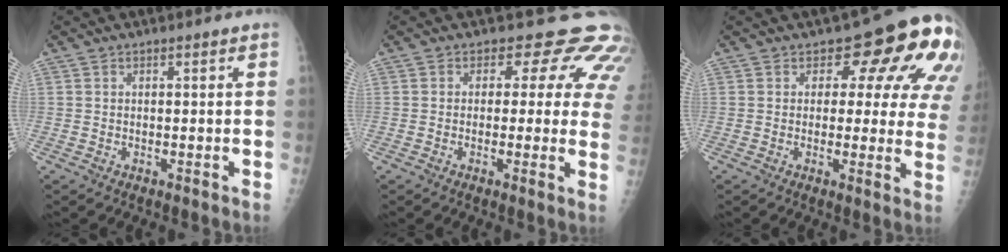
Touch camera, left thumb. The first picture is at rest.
{"total": 10.6, "force": [7.0, 6.3, 4.9], "torque": [-0.001, -0.021, 0.053]}
{"total": 14.2, "force": [6.3, 7.8, 10.0], "torque": [-0.067, -0.028, 0.053]}